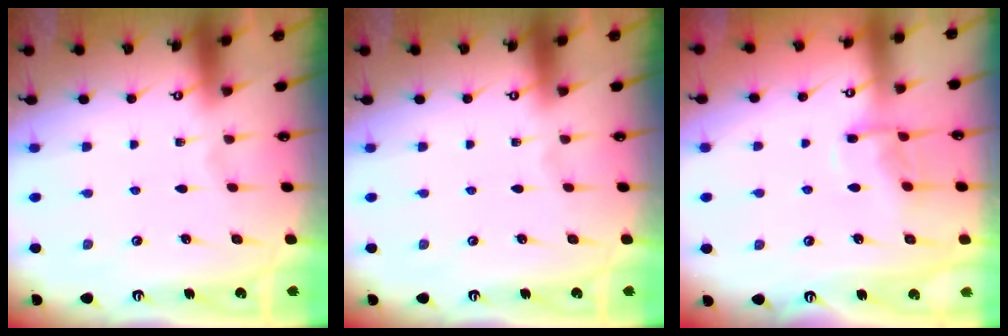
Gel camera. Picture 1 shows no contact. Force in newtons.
{"total": 0.0}
{"total": 8.2, "press": 8.1, "slide": 0.8}